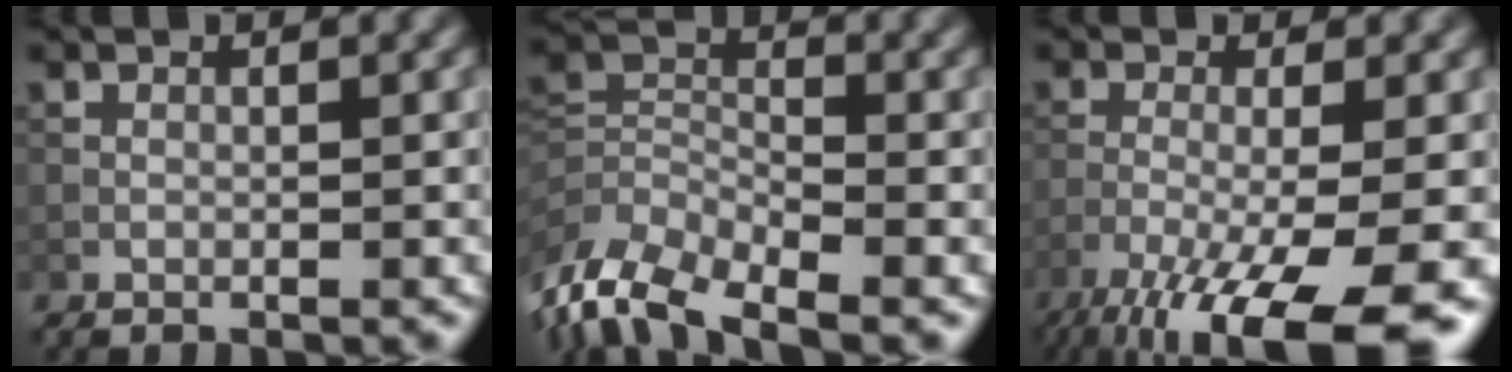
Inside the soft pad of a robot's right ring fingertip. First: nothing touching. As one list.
[{"total": 9.4, "force": [-7.0, 3.8, 5.1], "torque": [-0.109, -0.008, -0.138]}, {"total": 12.4, "force": [-7.8, 2.8, 9.2], "torque": [-0.164, -0.020, -0.121]}]